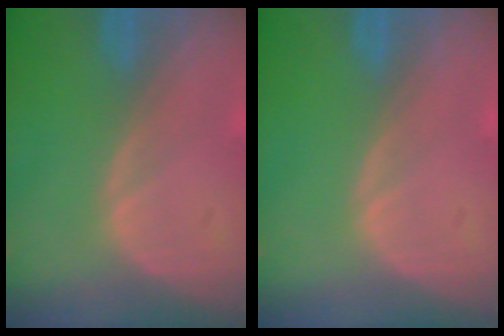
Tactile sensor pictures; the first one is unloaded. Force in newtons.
{"total": 0.0}